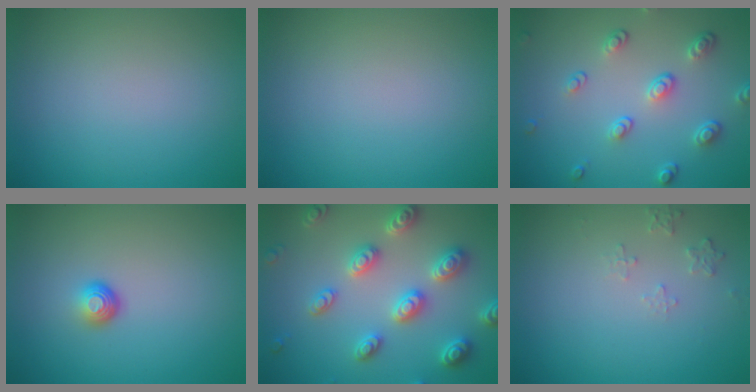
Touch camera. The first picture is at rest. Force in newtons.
{"total": 0.0}
{"total": 3.8, "press": 2.9, "slide": 2.4}
{"total": 1.8, "press": 1.1, "slide": 1.4}
{"total": 5.0, "press": 4.8, "slide": 1.1}
{"total": 1.3, "press": 1.3, "slide": 0.2}